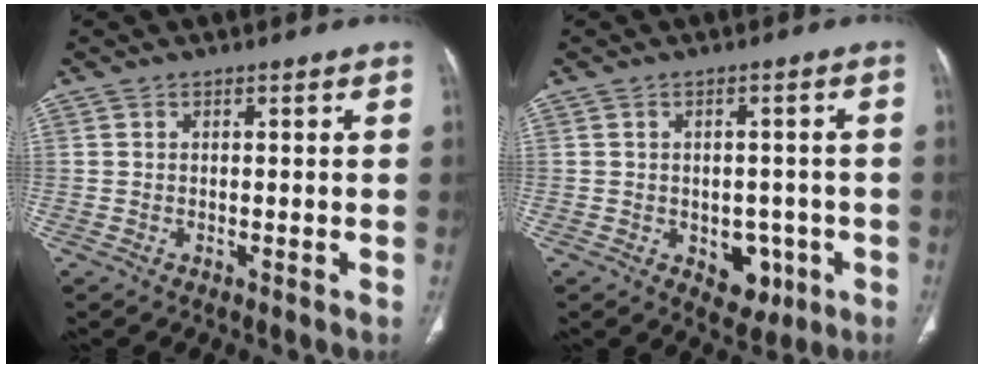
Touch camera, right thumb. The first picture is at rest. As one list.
[{"total": 6.1, "force": [-2.1, 4.3, 3.8], "torque": [-0.018, 0.009, -0.016]}]